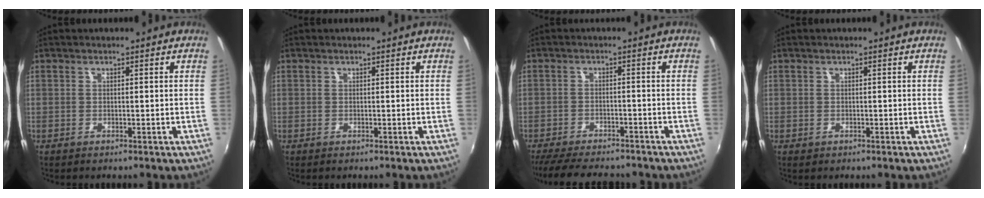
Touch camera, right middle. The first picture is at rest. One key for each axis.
{"total": 0.0}
{"total": 13.0, "fx": -11.1, "fy": 3.7, "fz": 5.6, "tx": -0.129, "ty": -0.020, "tz": -0.174}
{"total": 0.0}